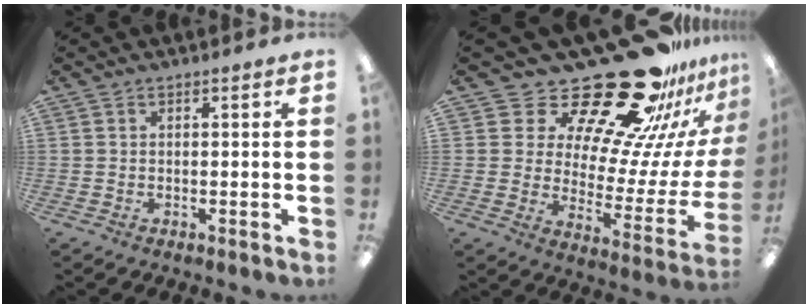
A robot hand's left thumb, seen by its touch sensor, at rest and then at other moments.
{"total": 27.1, "force": [22.3, 8.1, 13.0], "torque": [-0.179, -0.184, 0.375]}